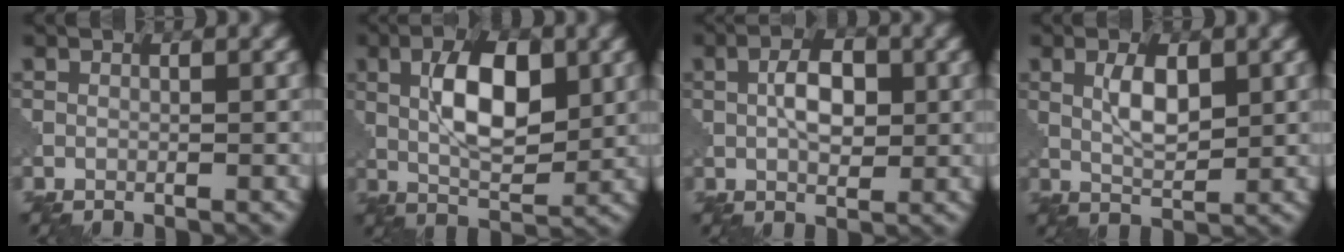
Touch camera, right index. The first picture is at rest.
{"total": 7.0, "force": [1.8, 3.0, 6.0], "torque": [-0.104, 0.004, 0.034]}
{"total": 3.5, "force": [0.9, 1.9, 2.9], "torque": [-0.055, 0.004, 0.014]}
{"total": 3.2, "force": [1.4, 1.2, 2.6], "torque": [-0.055, 0.001, 0.029]}